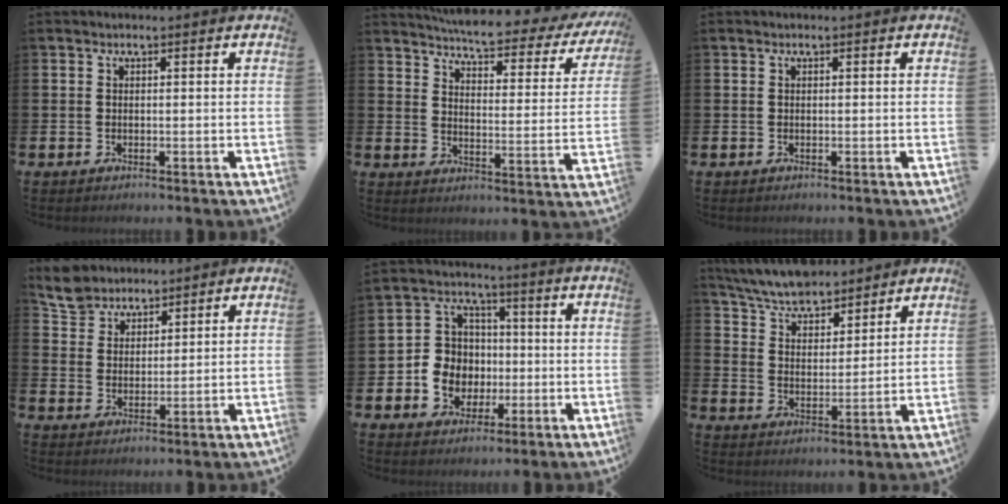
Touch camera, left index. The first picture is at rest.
{"total": 5.5, "force": [5.1, 0.6, 2.0], "torque": [-0.056, -0.043, 0.080]}
{"total": 0.0}
{"total": 5.5, "force": [5.2, 1.8, 0.0], "torque": [-0.029, -0.019, 0.098]}
{"total": 7.0, "force": [-0.6, 6.7, 2.0], "torque": [-0.072, 0.006, -0.015]}
{"total": 6.7, "force": [6.4, 1.5, 1.2], "torque": [-0.056, -0.039, 0.115]}